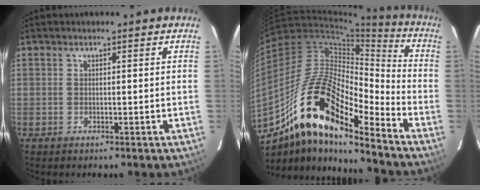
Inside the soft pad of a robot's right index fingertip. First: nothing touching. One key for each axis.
{"total": 18.5, "fx": -11.3, "fy": 5.4, "fz": 13.6, "tx": -0.251, "ty": 0.034, "tz": -0.192}